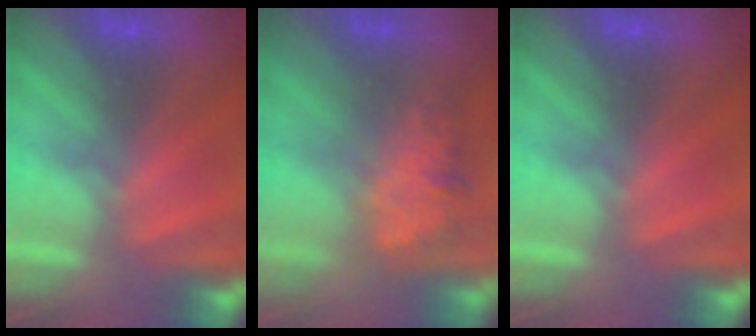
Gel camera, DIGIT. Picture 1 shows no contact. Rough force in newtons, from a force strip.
{"total": 2.6}
{"total": 0.0}